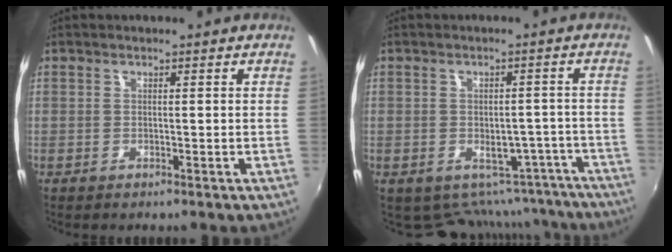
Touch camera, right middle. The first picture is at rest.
{"total": 12.4, "force": [-9.7, 7.3, 2.4], "torque": [-0.038, 0.030, -0.095]}